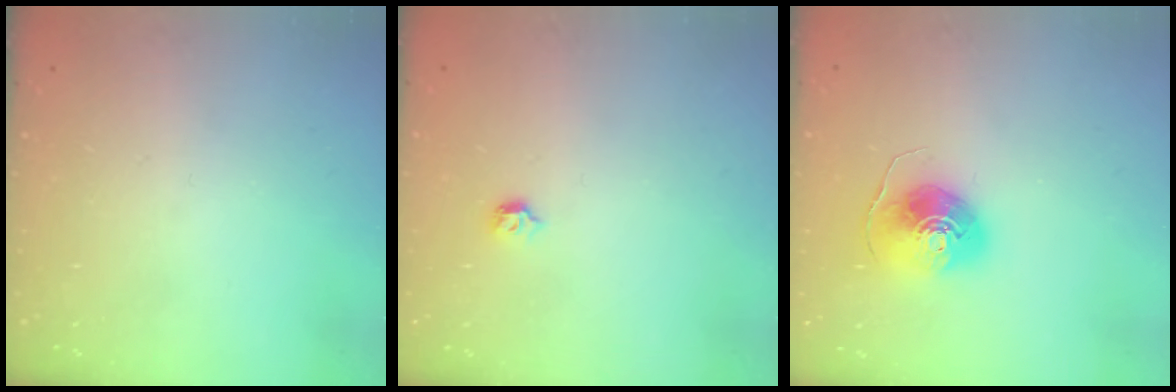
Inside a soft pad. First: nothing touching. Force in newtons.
{"total": 4.0, "press": 4.0, "slide": 0.8}
{"total": 8.3, "press": 8.3, "slide": 0.6}